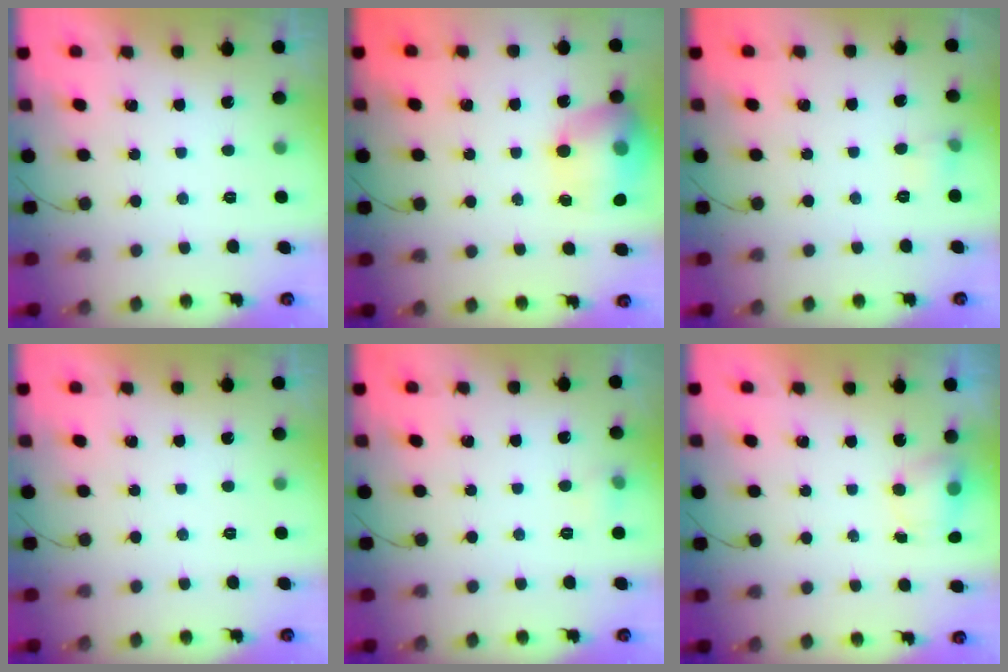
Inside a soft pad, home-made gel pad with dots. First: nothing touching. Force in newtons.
{"total": 17.2, "press": 17.1, "slide": 1.2}
{"total": 4.2, "press": 4.0, "slide": 1.3}
{"total": 0.0}
{"total": 4.6, "press": 4.4, "slide": 1.4}
{"total": 4.6, "press": 4.5, "slide": 0.7}